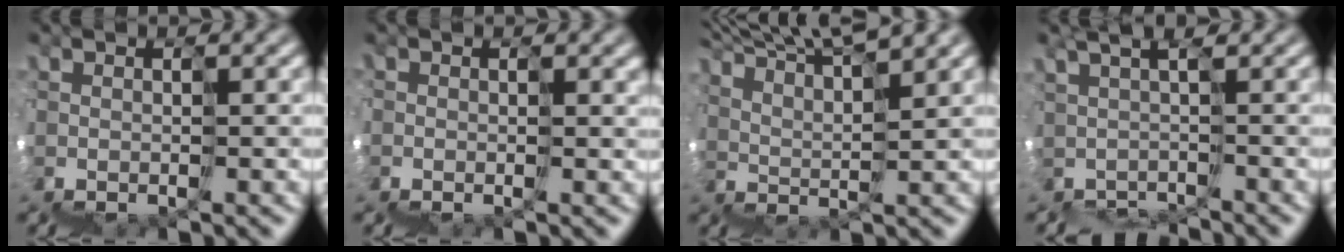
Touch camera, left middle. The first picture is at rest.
{"total": 1.5, "force": [0.2, 0.9, 1.2], "torque": [-0.026, -0.004, -0.002]}
{"total": 9.5, "force": [9.3, -0.4, 1.5], "torque": [-0.026, 0.056, 0.131]}
{"total": 2.3, "force": [-0.5, -1.2, -1.8], "torque": [0.035, 0.023, -0.022]}